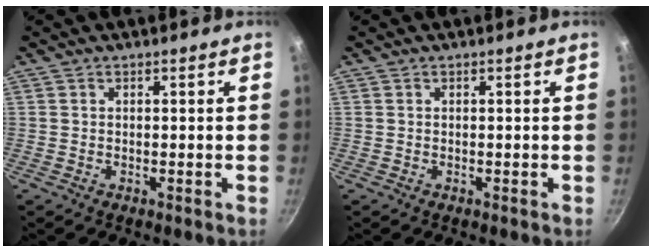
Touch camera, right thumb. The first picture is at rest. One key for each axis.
{"total": 0.0}